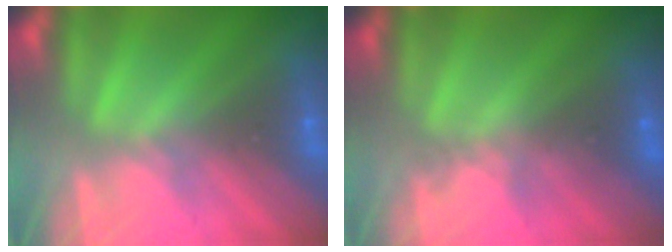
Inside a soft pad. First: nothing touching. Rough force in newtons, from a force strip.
{"total": 1.8}